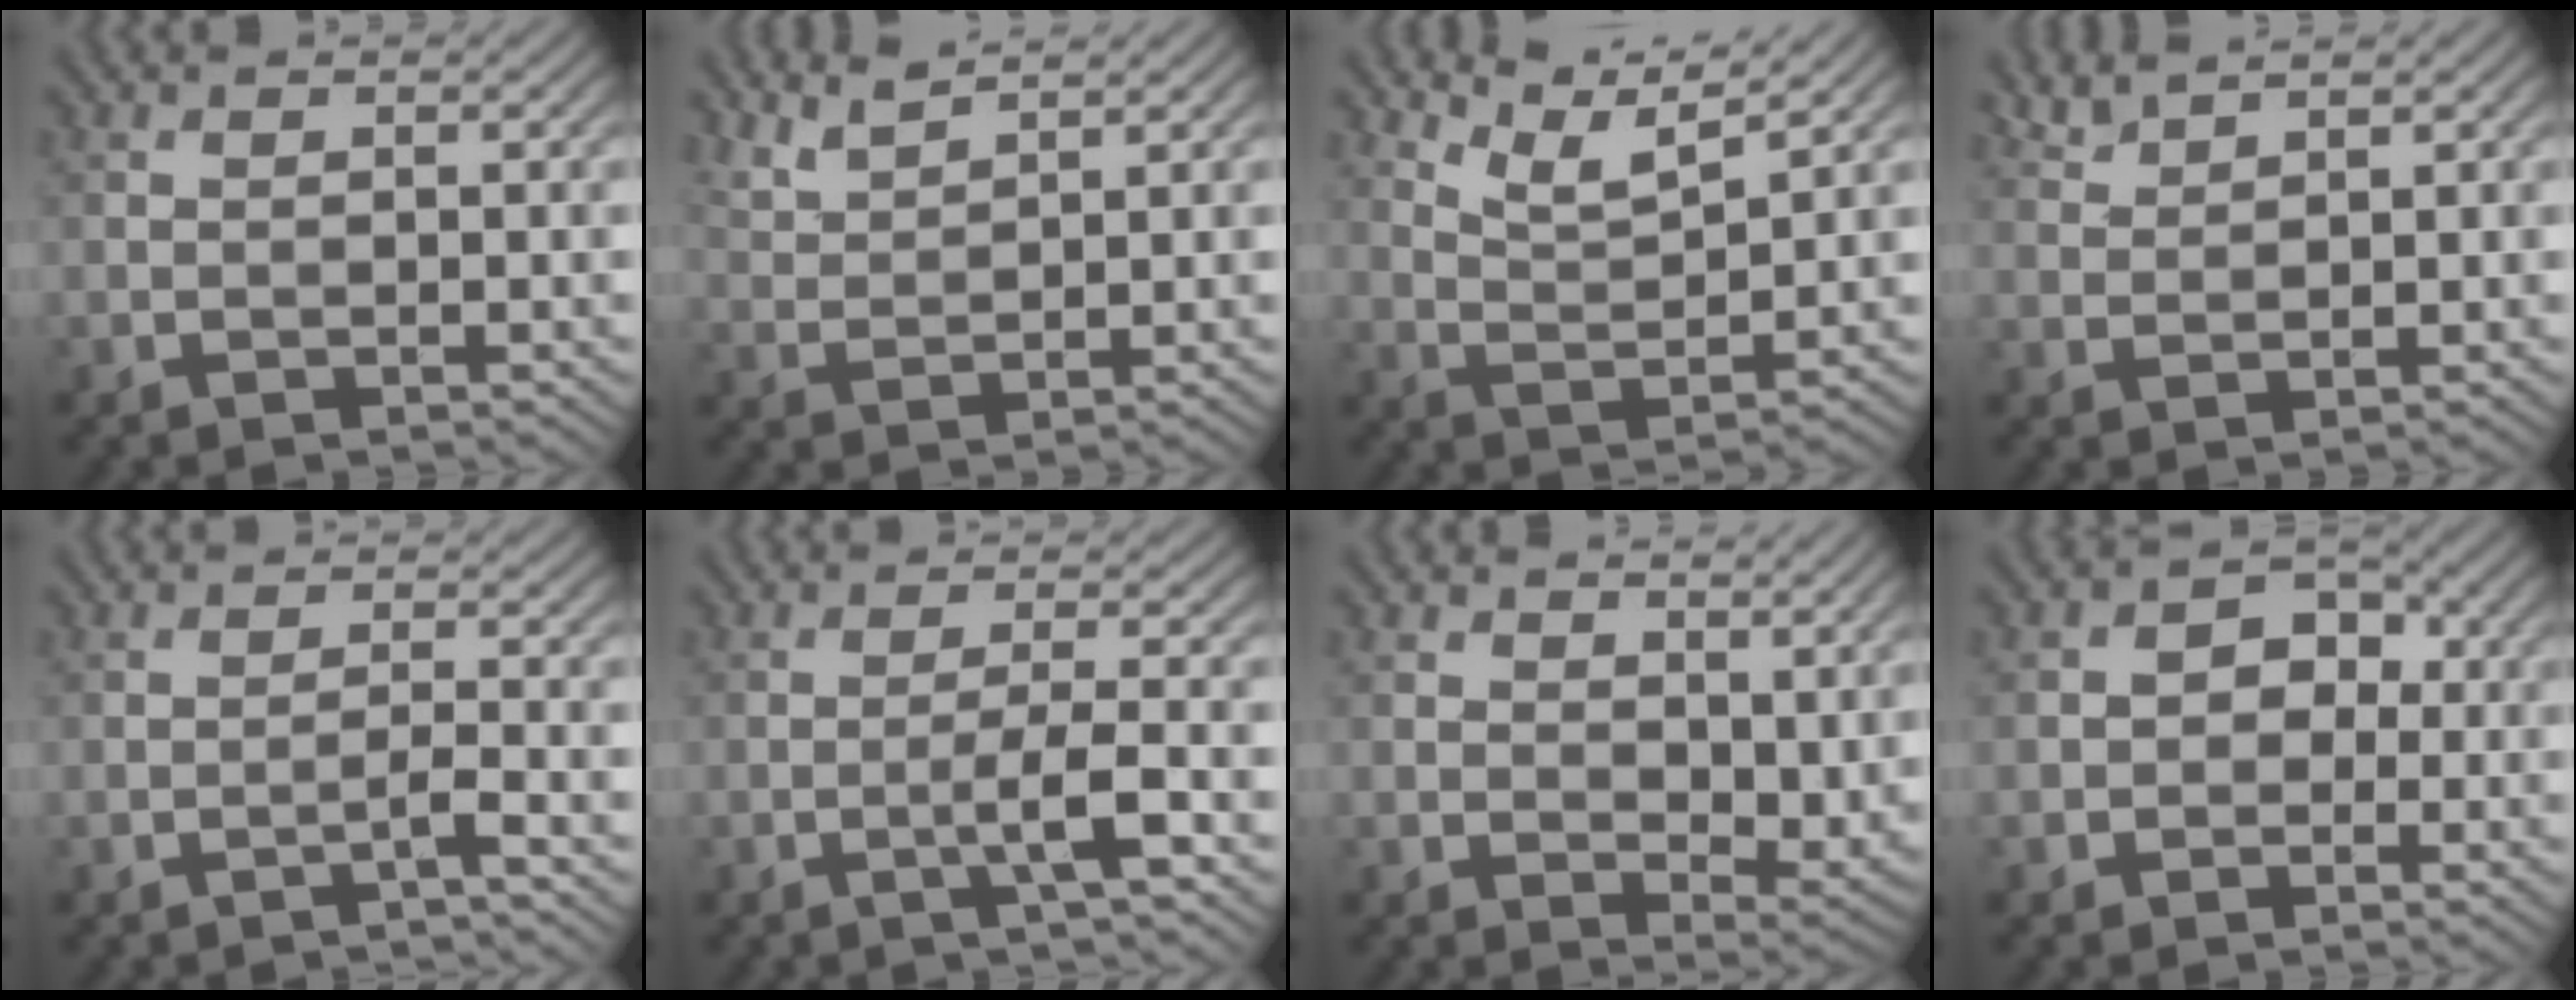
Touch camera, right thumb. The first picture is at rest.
{"total": 4.0, "force": [3.5, 0.6, 1.8], "torque": [-0.038, 0.002, 0.076]}
{"total": 6.3, "force": [5.2, 1.0, 3.5], "torque": [-0.084, -0.002, 0.103]}
{"total": 2.5, "force": [2.2, 0.3, 1.1], "torque": [-0.026, 0.006, 0.049]}
{"total": 2.0, "force": [-1.3, -0.1, 1.5], "torque": [-0.022, 0.014, -0.034]}
{"total": 3.8, "force": [-1.6, 0.1, 3.4], "torque": [-0.059, 0.016, -0.041]}
{"total": 6.2, "force": [2.8, 3.4, 4.3], "torque": [-0.075, -0.009, 0.054]}
{"total": 3.3, "force": [-0.4, 2.7, 1.9], "torque": [-0.019, 0.005, -0.017]}